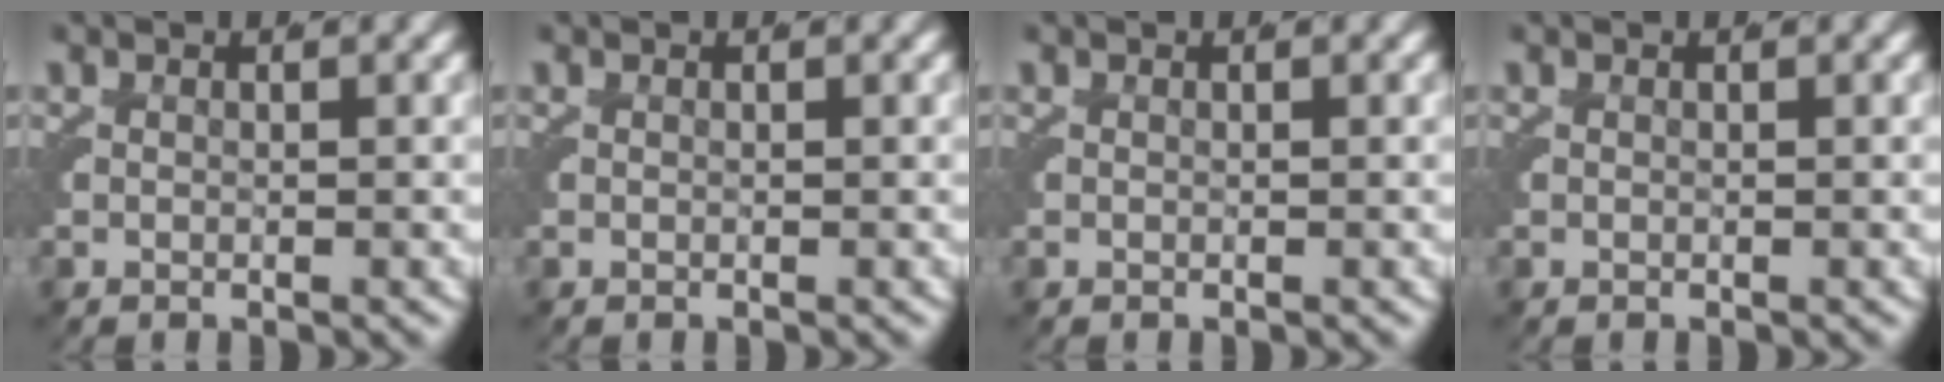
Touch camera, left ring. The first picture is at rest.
{"total": 0.0}
{"total": 0.0}
{"total": 0.0}